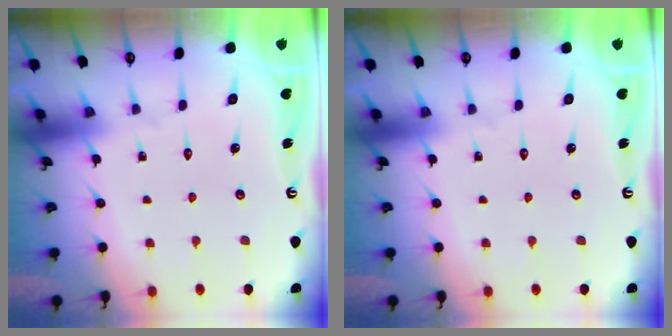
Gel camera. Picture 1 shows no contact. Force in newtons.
{"total": 0.0}